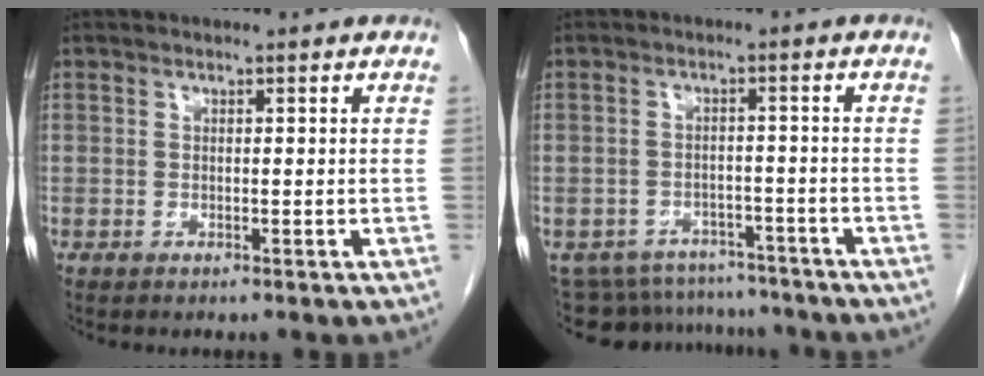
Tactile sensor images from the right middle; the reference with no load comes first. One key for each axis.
{"total": 10.9, "fx": -10.2, "fy": 3.7, "fz": 0.7, "tx": -0.013, "ty": 0.016, "tz": -0.128}